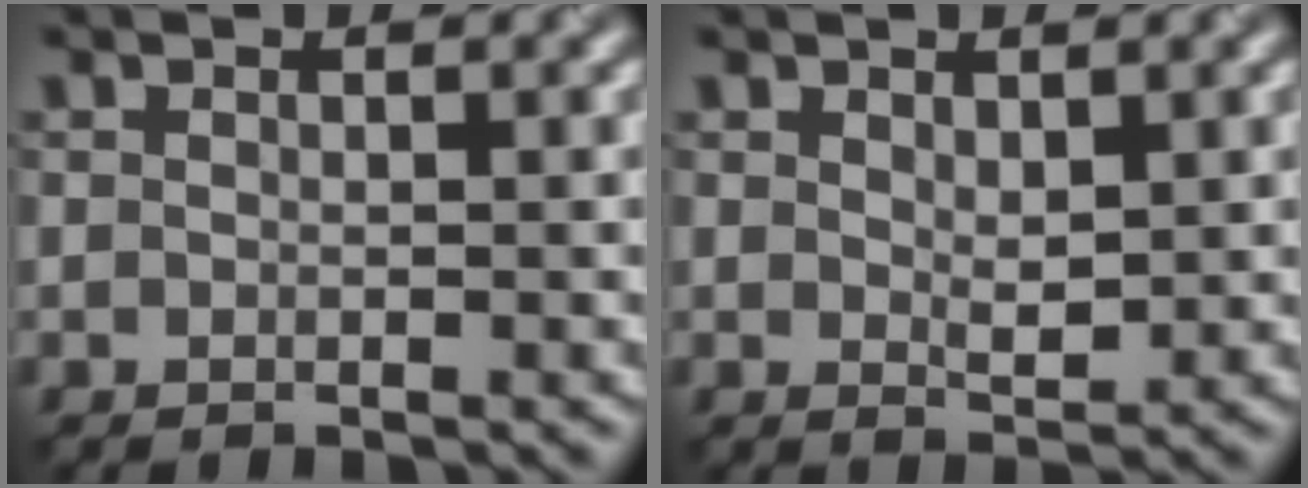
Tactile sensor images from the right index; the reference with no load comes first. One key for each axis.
{"total": 1.6, "fx": 0.6, "fy": 0.8, "fz": 1.2, "tx": -0.022, "ty": -0.005, "tz": 0.017}